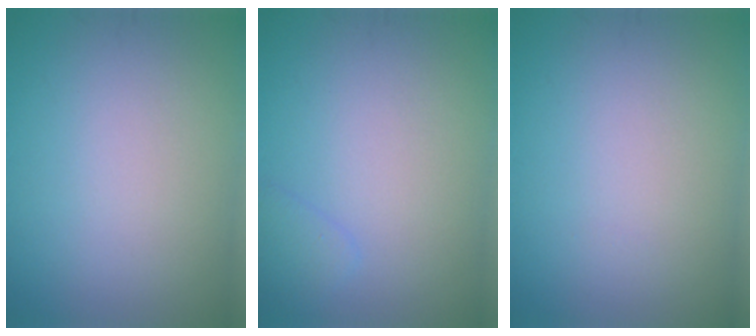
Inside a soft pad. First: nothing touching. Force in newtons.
{"total": 1.3, "press": 1.3, "slide": 0.1}
{"total": 0.0}